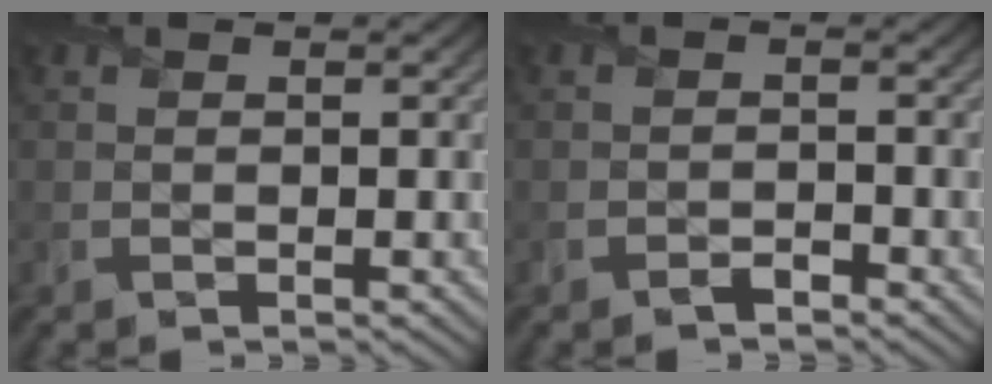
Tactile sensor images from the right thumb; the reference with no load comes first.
{"total": 1.1, "force": [-1.0, 0.3, 0.5], "torque": [-0.009, 0.004, -0.019]}